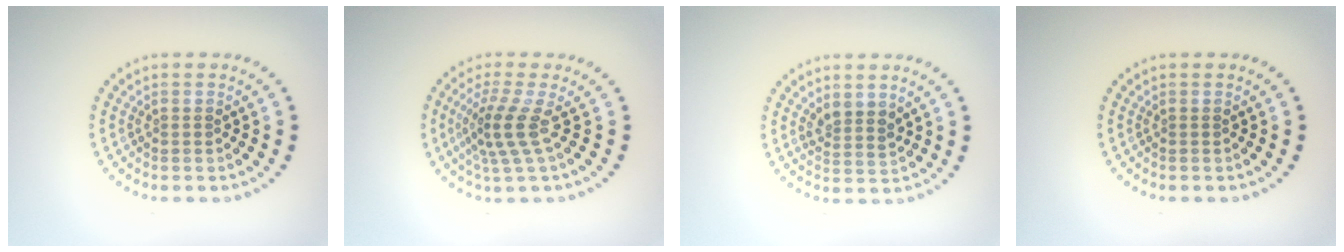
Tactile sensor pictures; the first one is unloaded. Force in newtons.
{"total": 3.2, "press": 2.2, "slide": 2.3}
{"total": 2.0, "press": 1.7, "slide": 1.0}
{"total": 0.0}